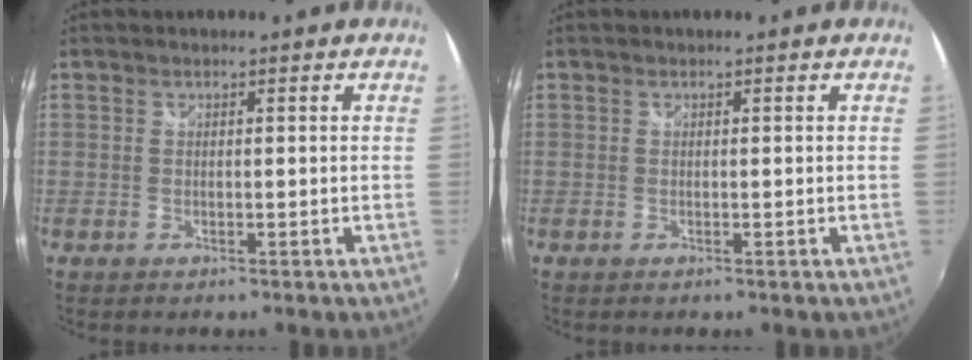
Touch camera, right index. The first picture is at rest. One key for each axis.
{"total": 0.0}